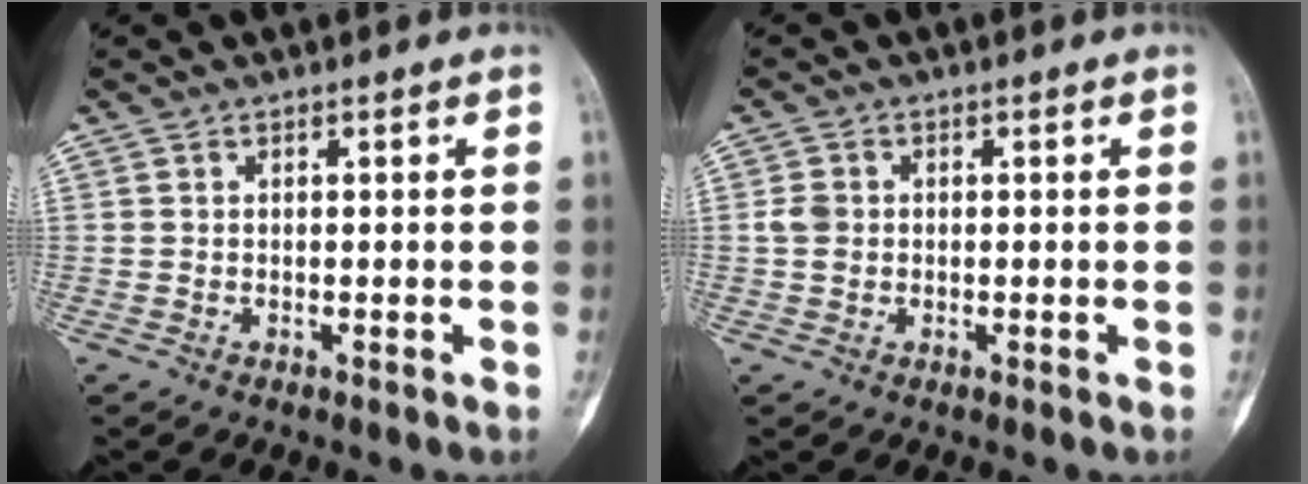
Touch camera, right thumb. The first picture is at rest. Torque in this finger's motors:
{"motor_torque": [0.64, 0.51, 0.65, 0.04, 0.04]}